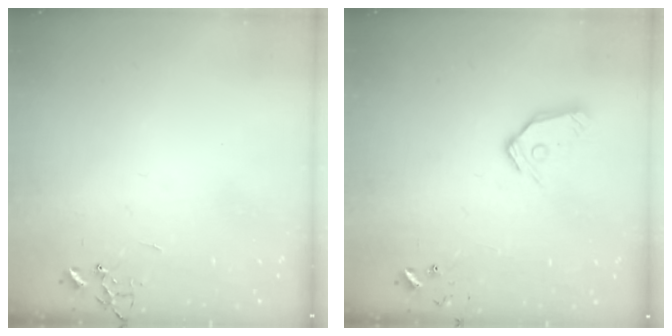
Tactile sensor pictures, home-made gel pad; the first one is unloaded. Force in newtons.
{"total": 10.1, "press": 10.1, "slide": 1.2}